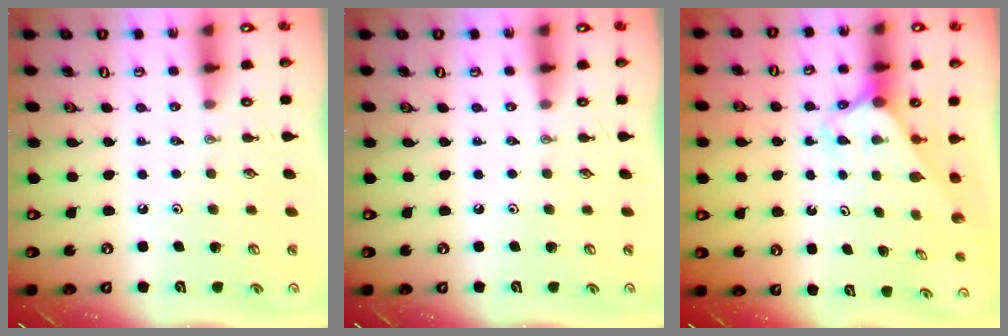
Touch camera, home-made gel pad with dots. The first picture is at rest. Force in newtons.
{"total": 0.0}
{"total": 2.4, "press": 2.4, "slide": 0.2}